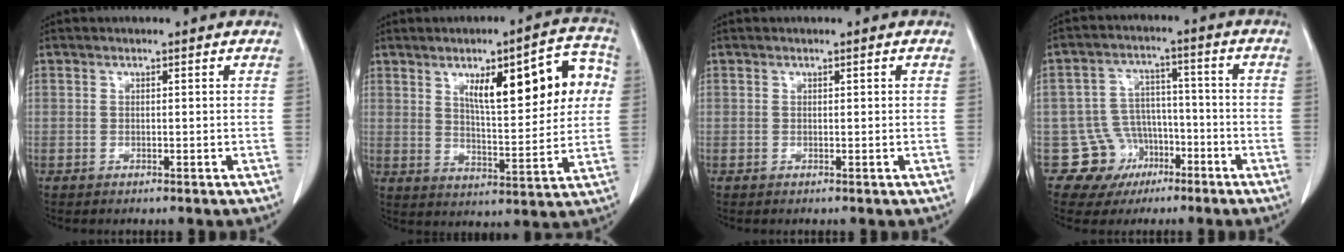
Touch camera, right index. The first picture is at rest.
{"total": 15.5, "force": [4.9, 4.2, 14.1], "torque": [-0.184, 0.026, 0.071]}
{"total": 0.0}
{"total": 8.9, "force": [-4.2, 7.9, 0.3], "torque": [0.006, 0.036, -0.056]}